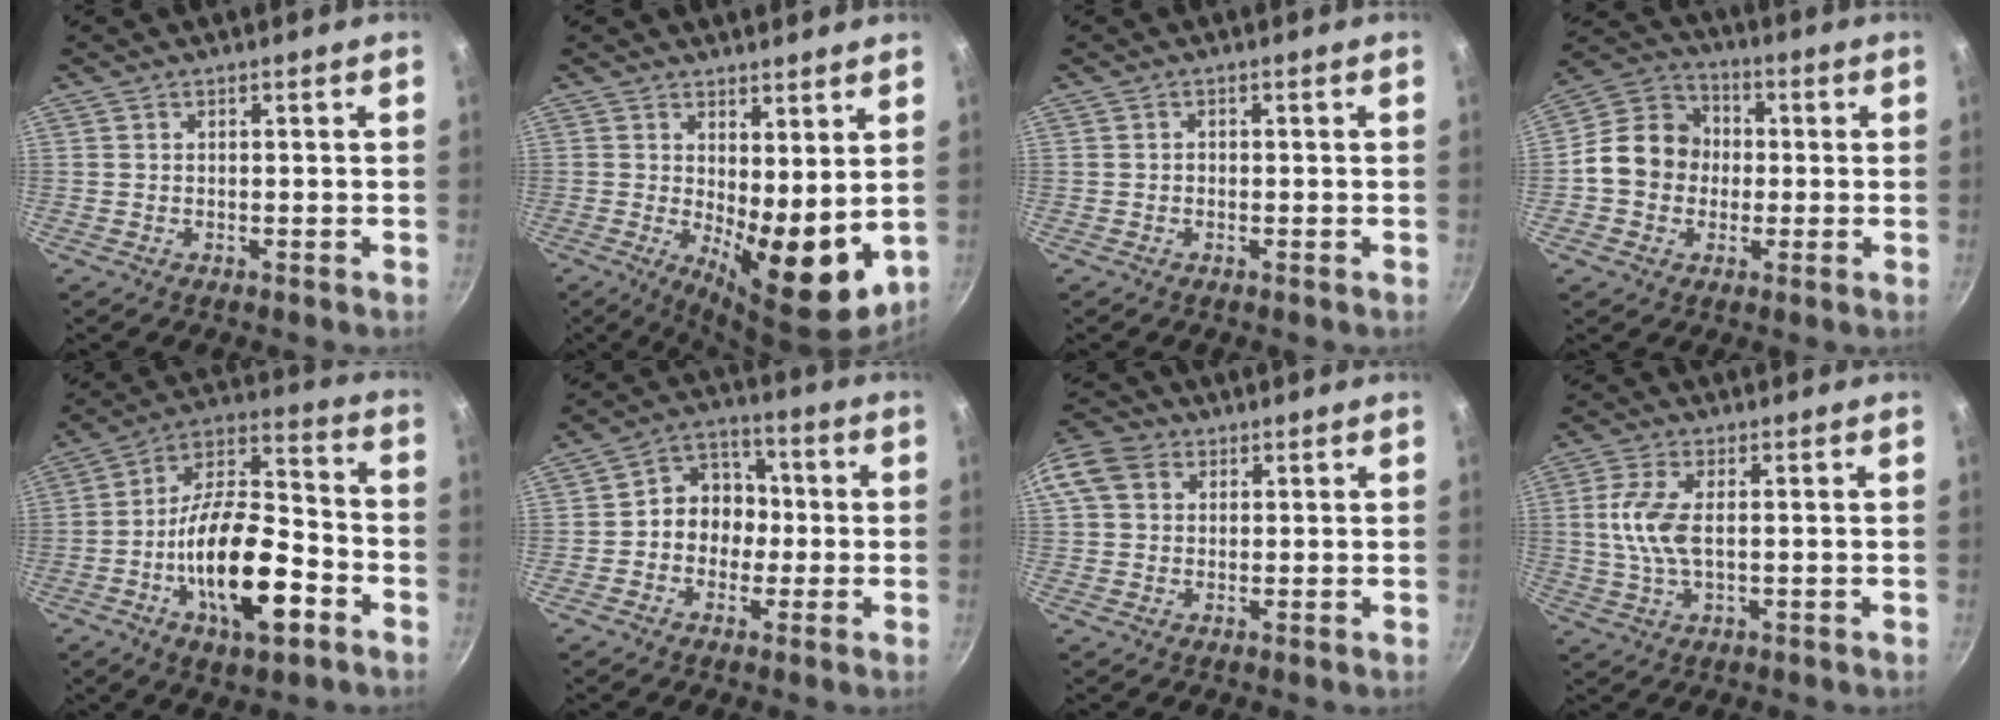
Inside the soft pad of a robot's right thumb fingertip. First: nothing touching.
{"total": 11.8, "force": [1.4, 4.6, 10.8], "torque": [-0.130, -0.035, 0.029]}
{"total": 0.5, "force": [-0.3, 0.4, 0.1], "torque": [0.000, 0.002, -0.007]}
{"total": 12.3, "force": [-0.7, 10.7, 6.0], "torque": [-0.066, 0.028, -0.033]}
{"total": 20.8, "force": [-7.2, 9.2, 17.2], "torque": [-0.278, 0.048, -0.130]}
{"total": 9.1, "force": [-0.8, 7.8, 4.5], "torque": [-0.015, 0.030, -0.029]}
{"total": 10.6, "force": [3.1, 8.6, 5.5], "torque": [-0.109, 0.020, 0.044]}
{"total": 7.5, "force": [0.6, 3.3, 6.7], "torque": [-0.149, 0.004, 0.010]}